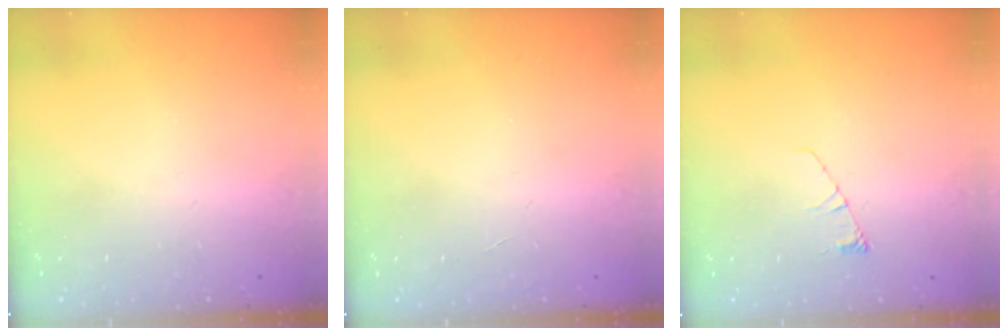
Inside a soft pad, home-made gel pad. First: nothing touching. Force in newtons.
{"total": 0.0}
{"total": 3.8, "press": 3.8, "slide": 0.3}